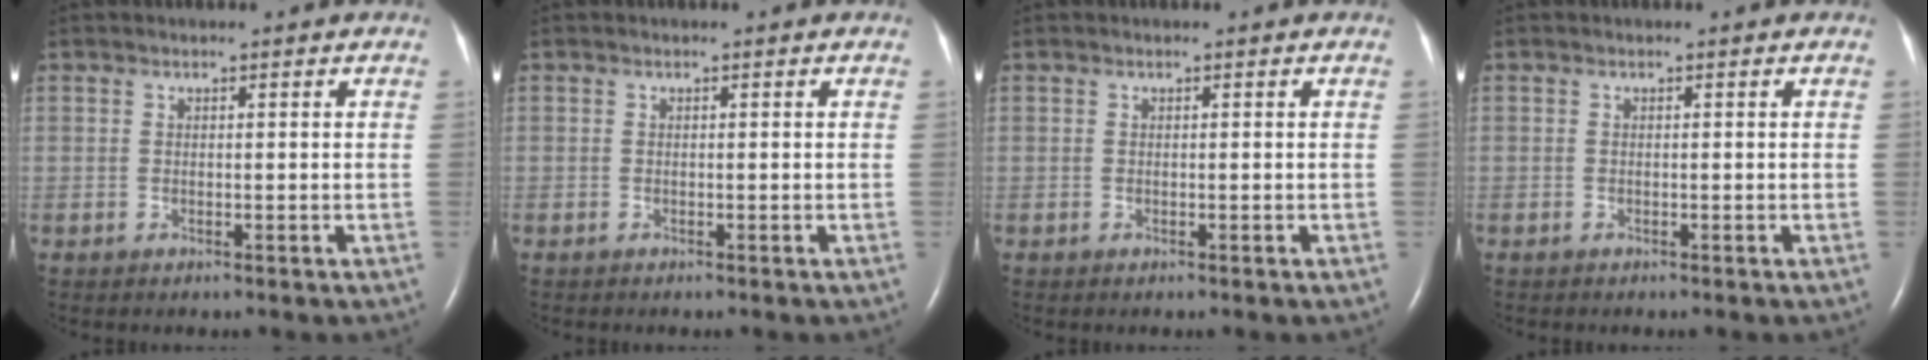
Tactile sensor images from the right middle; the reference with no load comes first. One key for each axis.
{"total": 0.0}
{"total": 0.0}
{"total": 0.0}